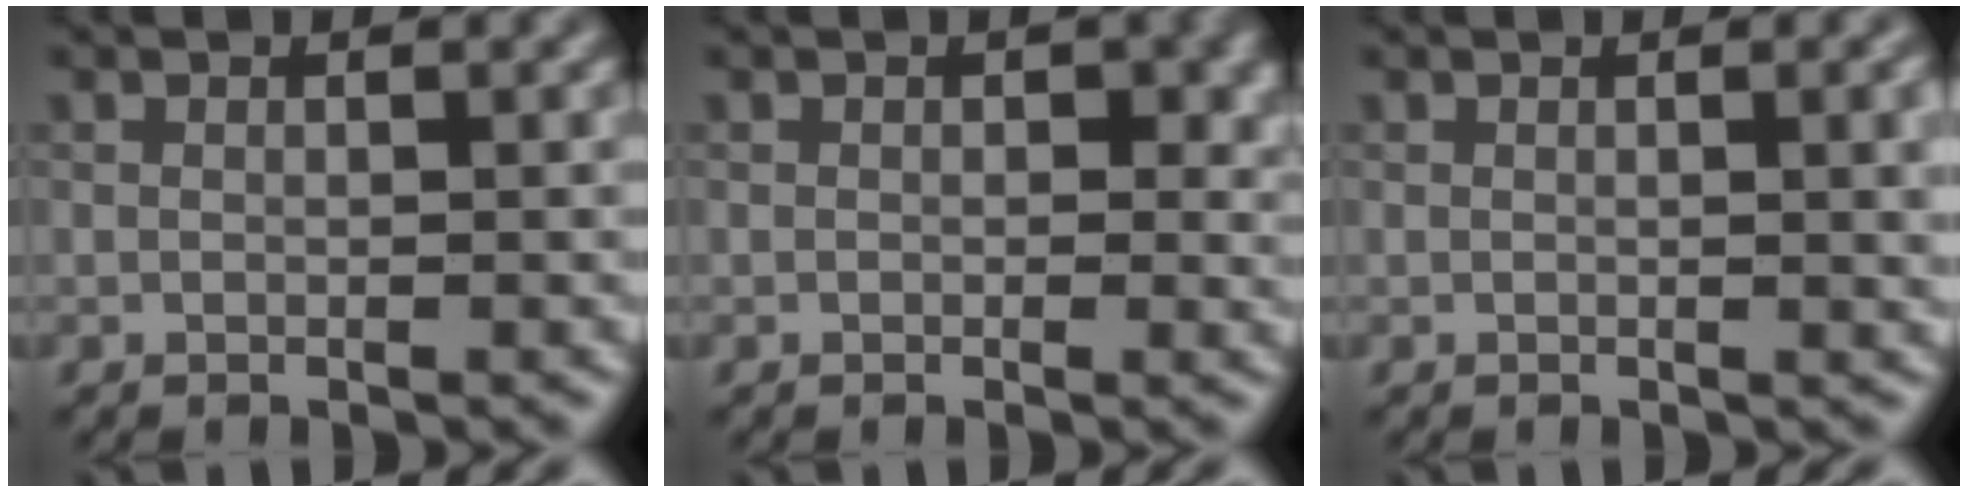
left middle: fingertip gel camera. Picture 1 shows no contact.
{"total": 1.9, "force": [0.3, 1.2, 1.5], "torque": [-0.020, 0.001, 0.020]}
{"total": 4.1, "force": [1.0, 1.7, 3.6], "torque": [-0.025, 0.016, 0.016]}